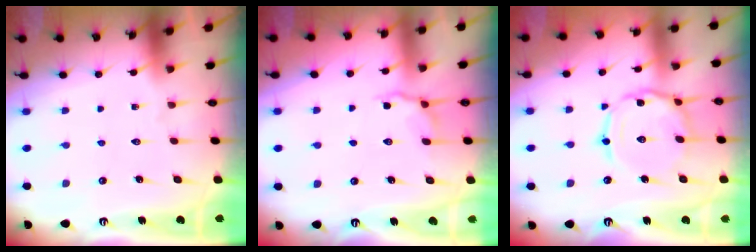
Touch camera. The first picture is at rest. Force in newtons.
{"total": 4.4, "press": 4.0, "slide": 1.8}
{"total": 7.1, "press": 7.0, "slide": 0.3}